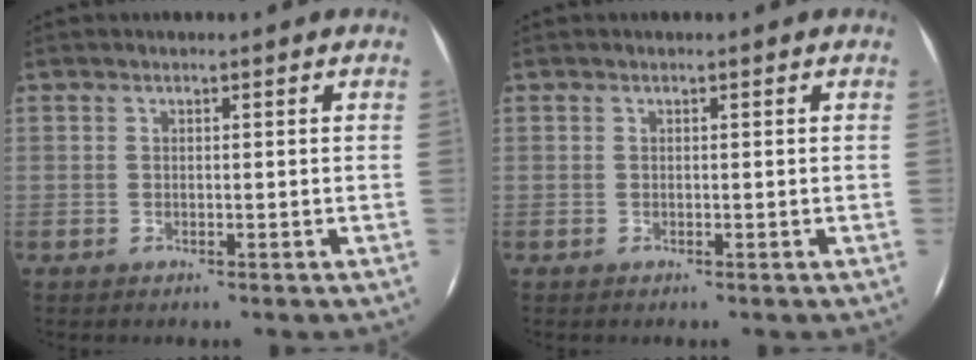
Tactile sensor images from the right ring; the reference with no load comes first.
{"total": 0.0}